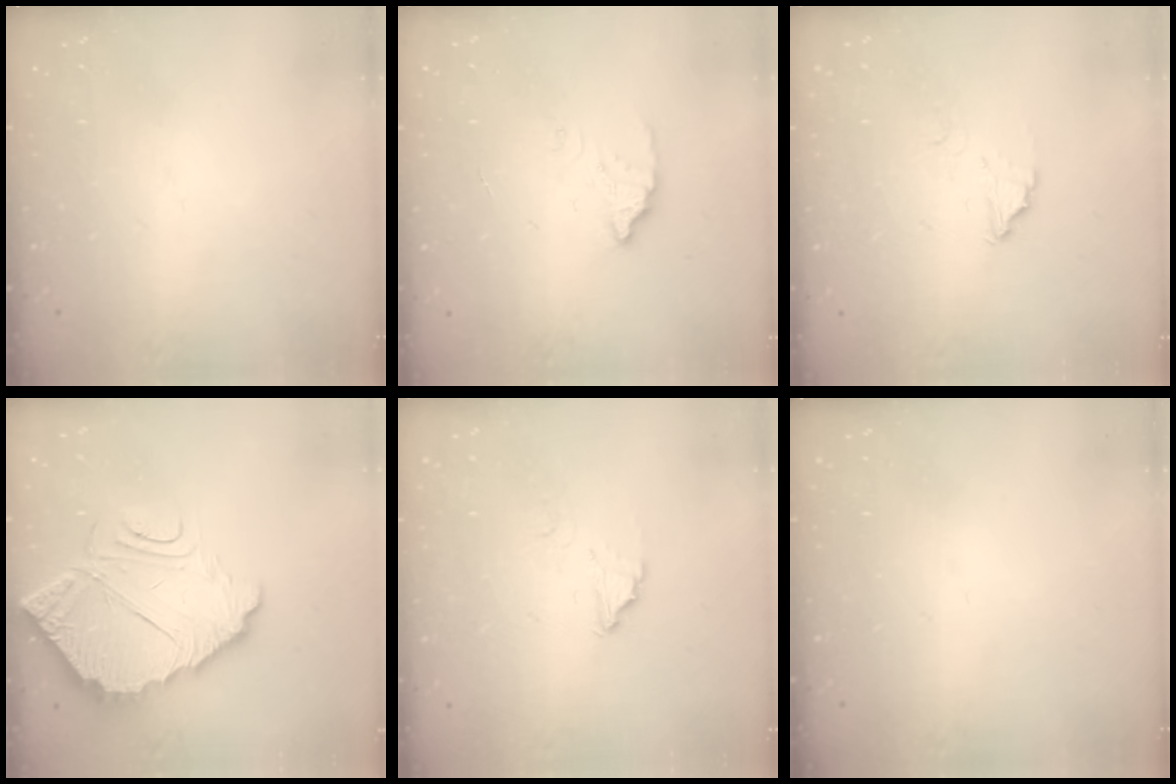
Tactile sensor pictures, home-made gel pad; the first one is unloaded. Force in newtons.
{"total": 2.8, "press": 2.8, "slide": 0.2}
{"total": 4.7, "press": 4.7, "slide": 0.3}
{"total": 10.3, "press": 10.2, "slide": 0.7}
{"total": 4.7, "press": 4.7, "slide": 0.3}
{"total": 0.0}